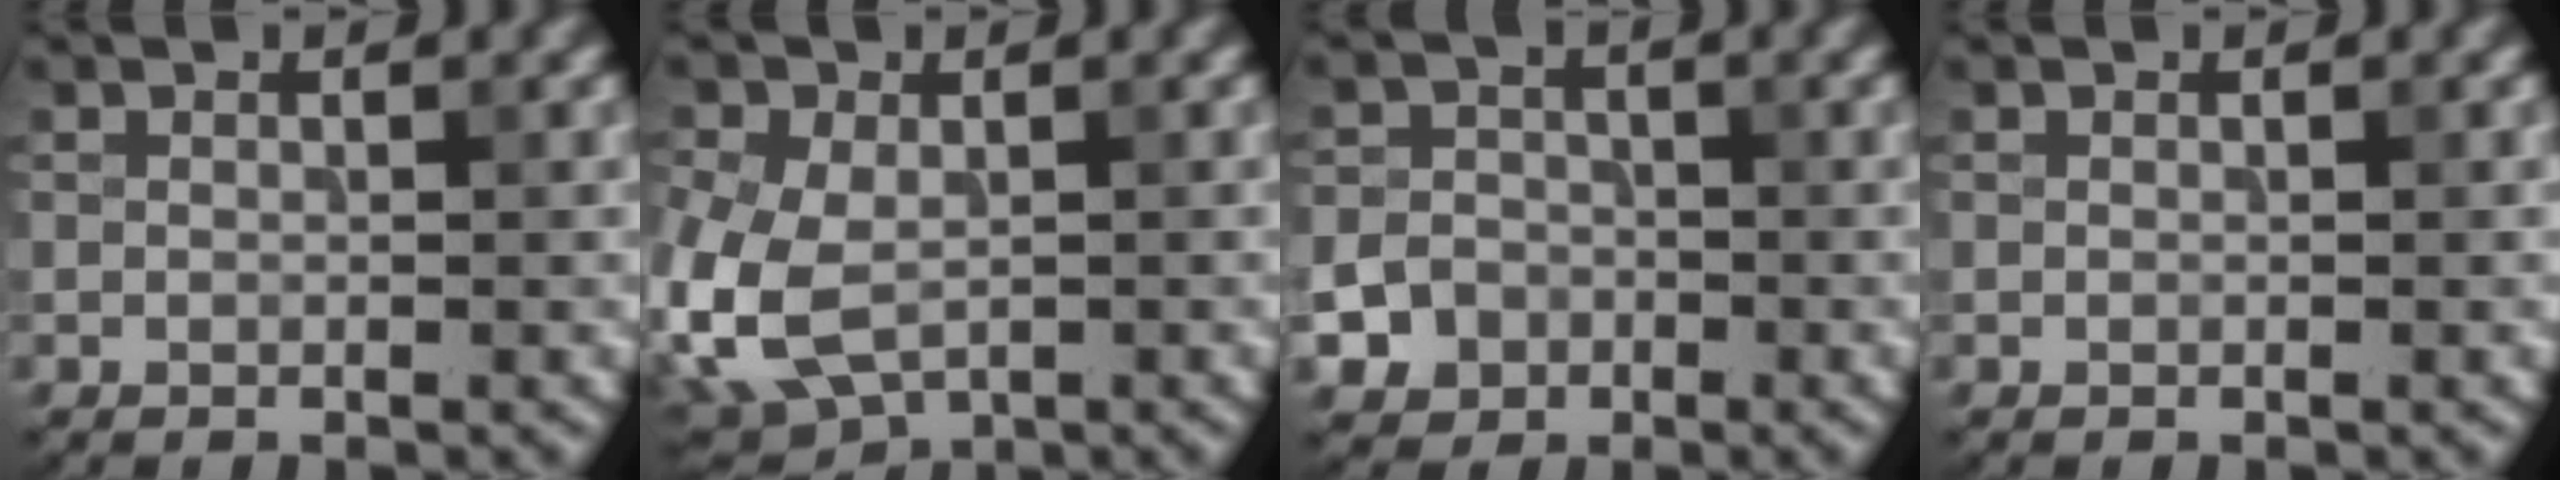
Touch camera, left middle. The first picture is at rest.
{"total": 8.2, "force": [-2.1, 5.6, 5.6], "torque": [-0.143, -0.023, -0.030]}
{"total": 4.5, "force": [-2.3, 3.8, 1.0], "torque": [0.009, -0.009, -0.050]}
{"total": 0.0}